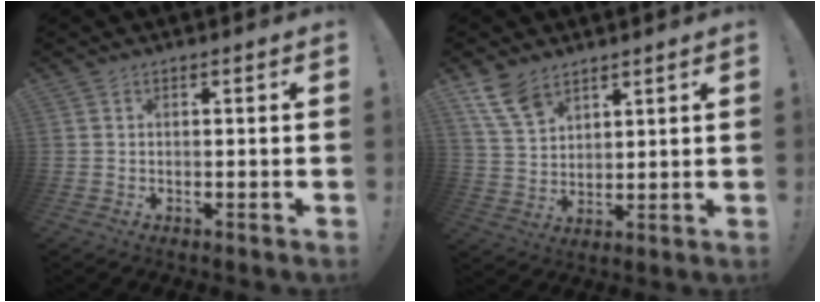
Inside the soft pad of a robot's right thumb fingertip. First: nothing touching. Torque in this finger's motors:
{"motor_torque": [0.41, 0.62, 0.72, 0.27, -0.01]}